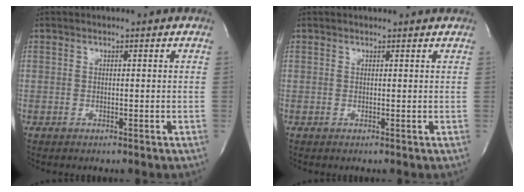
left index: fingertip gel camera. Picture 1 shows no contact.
{"total": 1.4, "force": [1.4, 0.1, 0.1], "torque": [-0.009, 0.000, 0.012]}